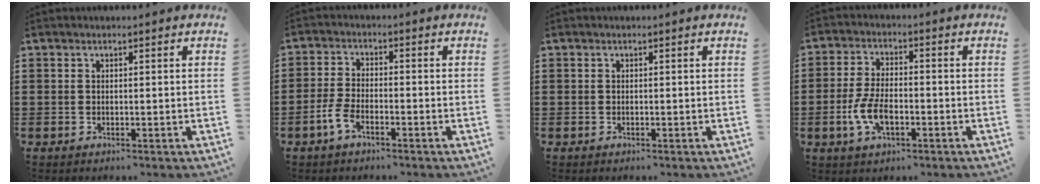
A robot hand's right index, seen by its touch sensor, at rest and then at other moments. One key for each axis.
{"total": 3.7, "fx": -2.3, "fy": 1.3, "fz": 2.6, "tx": -0.066, "ty": 0.000, "tz": -0.049}
{"total": 0.0}
{"total": 6.1, "fx": -2.0, "fy": 2.9, "fz": 4.9, "tx": -0.118, "ty": -0.003, "tz": -0.043}